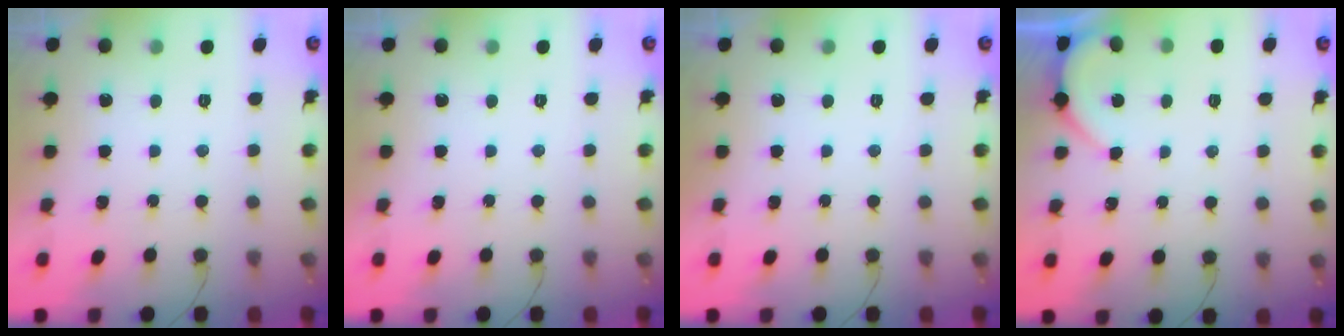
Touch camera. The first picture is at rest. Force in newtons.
{"total": 0.0}
{"total": 0.0}
{"total": 2.0, "press": 2.0, "slide": 0.2}